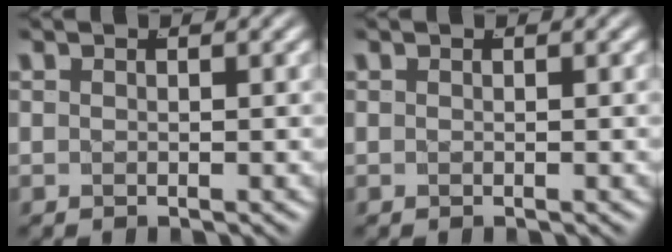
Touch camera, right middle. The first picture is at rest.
{"total": 0.0}